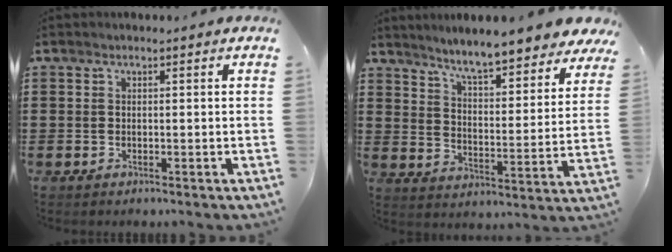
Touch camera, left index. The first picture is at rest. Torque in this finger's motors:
{"motor_torque": [1.86, -0.28, 1.05, 0.21]}